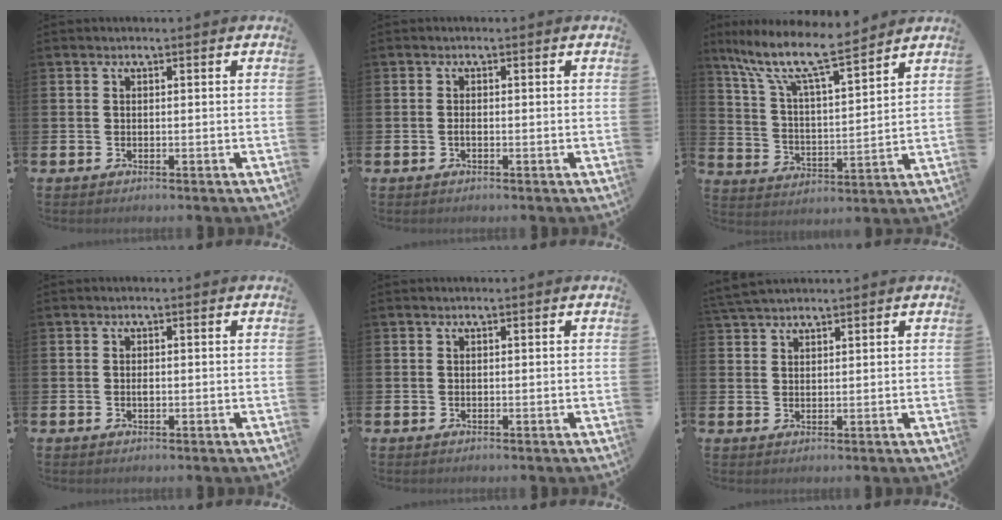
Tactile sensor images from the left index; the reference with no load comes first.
{"total": 0.6, "force": [-0.4, 0.2, 0.4], "torque": [-0.014, 0.001, -0.007]}
{"total": 10.1, "force": [8.7, 1.5, 4.8], "torque": [-0.120, -0.059, 0.145]}
{"total": 0.6, "force": [-0.2, 0.3, 0.5], "torque": [-0.008, -0.001, -0.004]}
{"total": 0.0}
{"total": 3.0, "force": [2.9, 0.5, 0.6], "torque": [-0.010, -0.010, 0.053]}